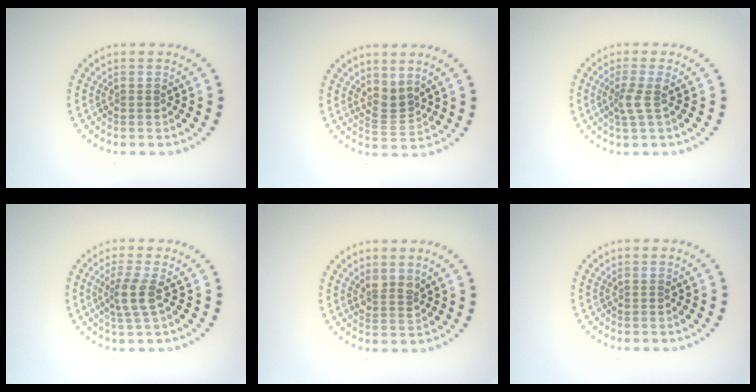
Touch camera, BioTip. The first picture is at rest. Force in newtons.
{"total": 2.2, "press": 1.6, "slide": 1.6}
{"total": 1.9, "press": 1.4, "slide": 1.3}
{"total": 2.6, "press": 2.0, "slide": 1.7}
{"total": 1.8, "press": 1.6, "slide": 0.9}
{"total": 0.0}